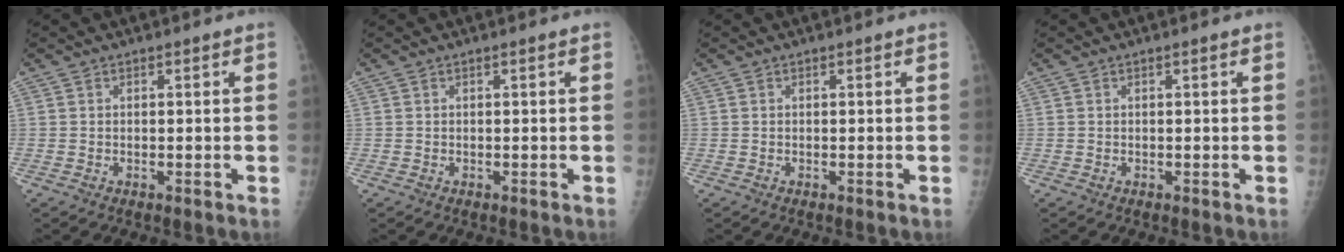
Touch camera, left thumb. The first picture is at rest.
{"total": 0.0}
{"total": 0.0}
{"total": 0.0}